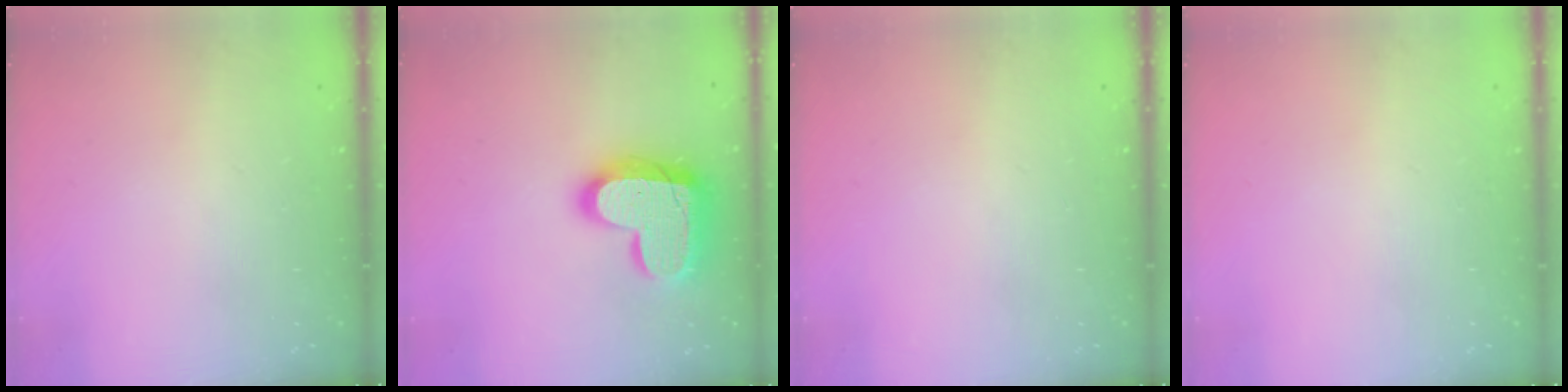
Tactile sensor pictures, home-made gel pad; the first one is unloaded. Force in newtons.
{"total": 20.2, "press": 20.1, "slide": 1.3}
{"total": 0.0}
{"total": 0.0}